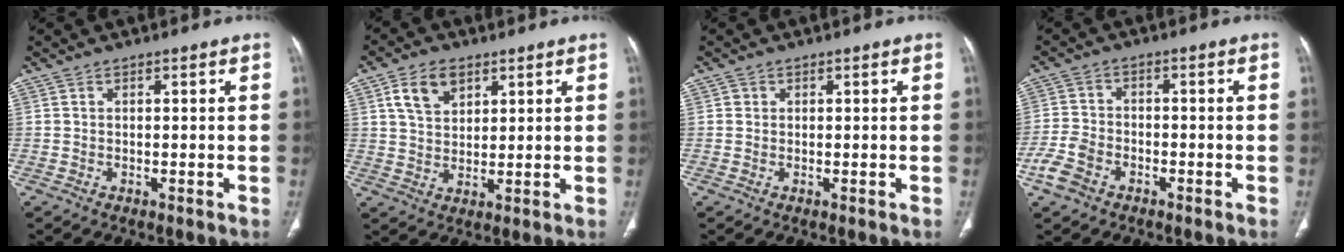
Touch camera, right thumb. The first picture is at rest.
{"total": 7.3, "force": [3.6, 4.8, 4.3], "torque": [-0.061, -0.013, 0.069]}
{"total": 0.9, "force": [0.2, 0.8, 0.1], "torque": [0.004, 0.002, 0.003]}
{"total": 6.0, "force": [-3.3, 3.9, 3.1], "torque": [-0.072, 0.016, -0.062]}